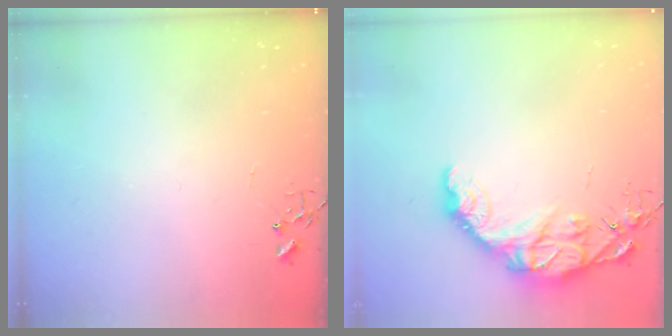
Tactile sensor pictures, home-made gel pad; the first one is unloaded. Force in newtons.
{"total": 14.1, "press": 14.1, "slide": 1.0}